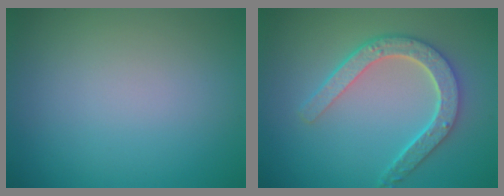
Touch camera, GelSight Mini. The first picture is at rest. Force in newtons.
{"total": 4.8, "press": 3.7, "slide": 3.0}